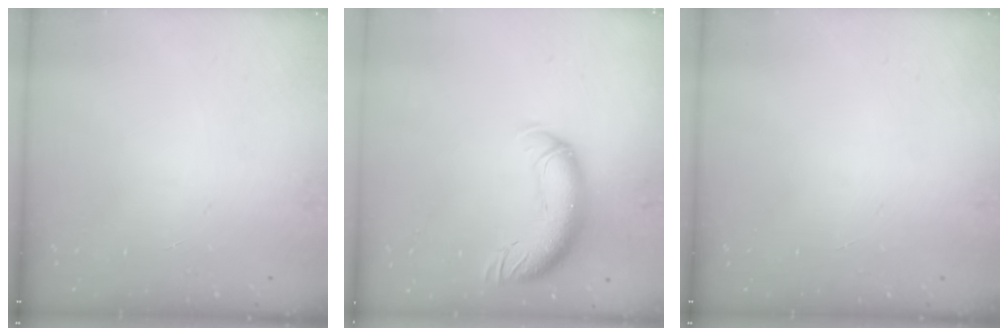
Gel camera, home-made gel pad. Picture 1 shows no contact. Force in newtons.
{"total": 13.3, "press": 13.0, "slide": 2.9}
{"total": 0.0}